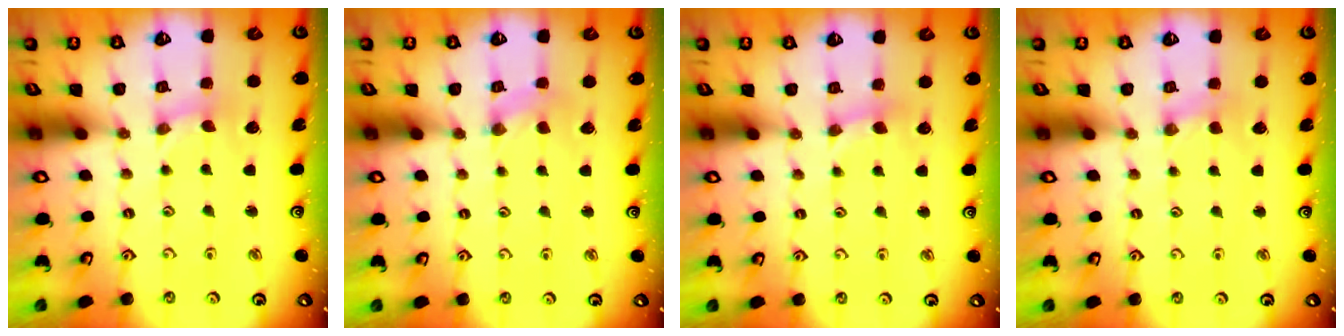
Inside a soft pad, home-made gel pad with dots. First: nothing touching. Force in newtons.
{"total": 0.5, "press": 0.5, "slide": 0.1}
{"total": 2.1, "press": 2.0, "slide": 0.3}
{"total": 1.5, "press": 1.4, "slide": 0.2}